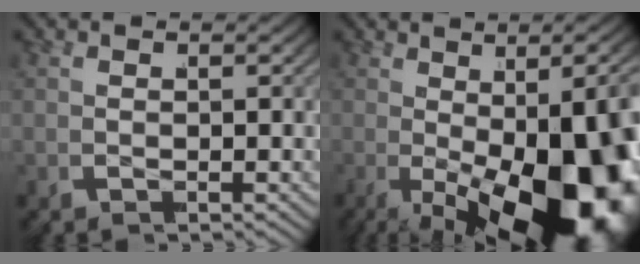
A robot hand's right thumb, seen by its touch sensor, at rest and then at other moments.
{"total": 20.0, "force": [-6.4, 10.3, 15.9], "torque": [-0.254, -0.054, -0.067]}